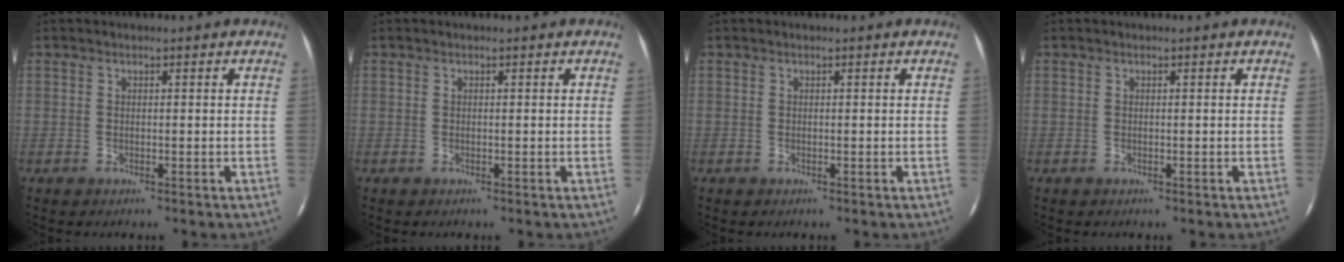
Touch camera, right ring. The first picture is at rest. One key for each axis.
{"total": 0.0}
{"total": 0.0}
{"total": 0.0}